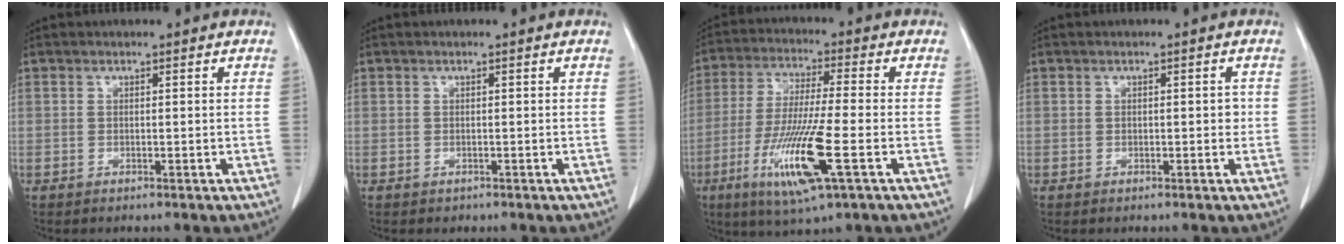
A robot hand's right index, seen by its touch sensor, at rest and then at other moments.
{"total": 0.7, "force": [-0.4, 0.5, 0.0], "torque": [-0.006, 0.004, -0.003]}
{"total": 13.7, "force": [-5.1, 0.5, 12.8], "torque": [-0.259, -0.028, -0.093]}
{"total": 1.2, "force": [-0.1, 0.6, 1.0], "torque": [-0.009, 0.003, -0.004]}